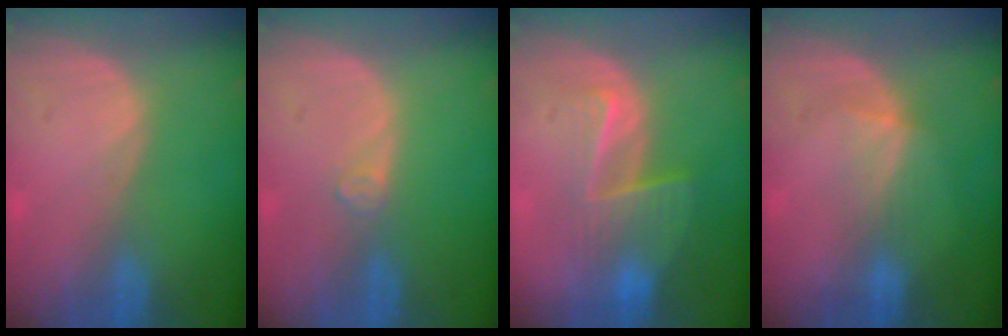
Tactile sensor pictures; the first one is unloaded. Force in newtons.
{"total": 1.2, "press": 1.2, "slide": 0.3}
{"total": 6.5, "press": 6.0, "slide": 2.4}
{"total": 2.7, "press": 2.4, "slide": 1.2}